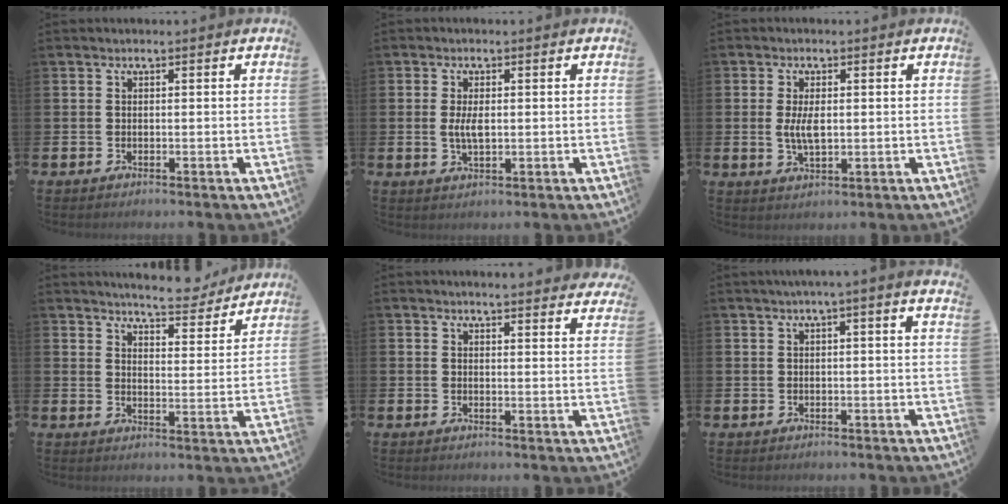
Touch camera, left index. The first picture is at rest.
{"total": 3.0, "force": [0.2, 1.3, 2.7], "torque": [-0.045, 0.001, 0.001]}
{"total": 3.8, "force": [0.4, 1.7, 3.4], "torque": [-0.059, 0.001, 0.004]}
{"total": 6.2, "force": [6.0, 0.7, 1.0], "torque": [-0.027, -0.040, 0.106]}
{"total": 3.0, "force": [3.0, -0.1, 0.0], "torque": [0.002, -0.016, 0.053]}
{"total": 1.2, "force": [0.6, -0.4, 1.0], "torque": [-0.022, 0.001, 0.010]}